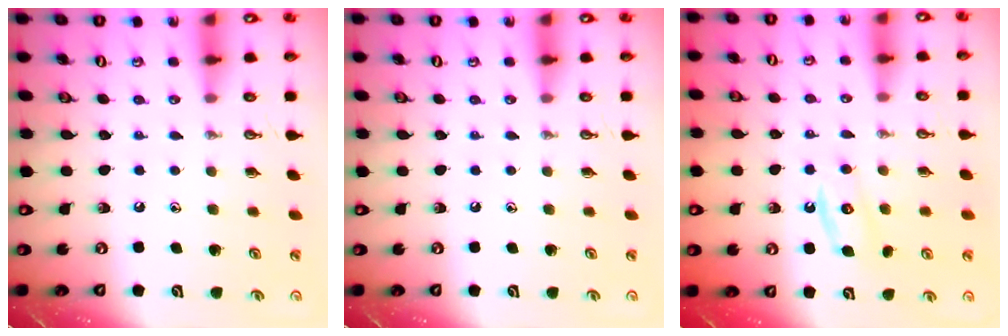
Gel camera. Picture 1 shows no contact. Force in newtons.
{"total": 0.0}
{"total": 4.8, "press": 4.7, "slide": 0.8}